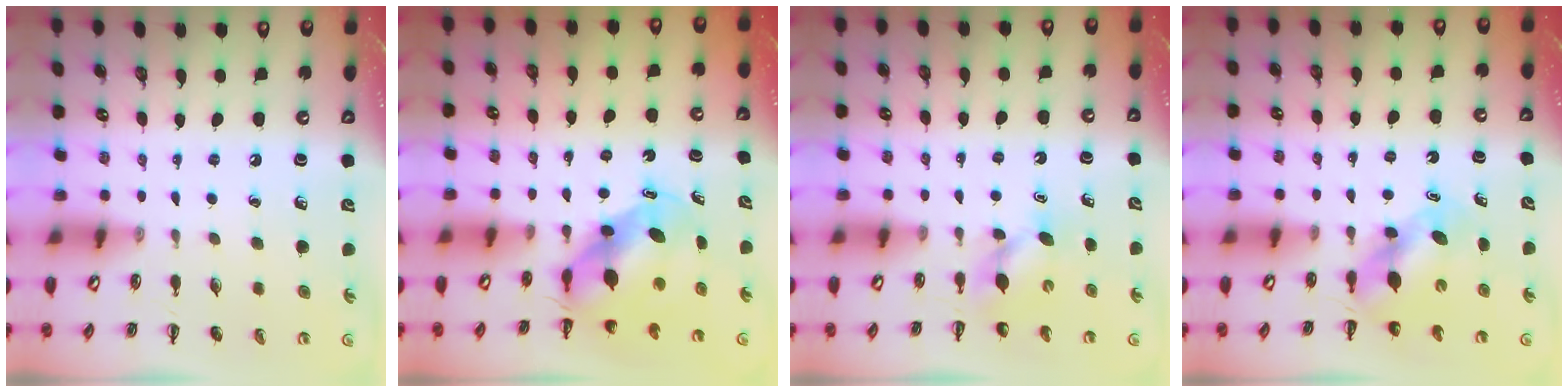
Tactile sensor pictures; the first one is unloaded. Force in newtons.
{"total": 6.6, "press": 6.3, "slide": 1.9}
{"total": 4.4, "press": 4.3, "slide": 1.0}
{"total": 5.7, "press": 5.6, "slide": 0.7}